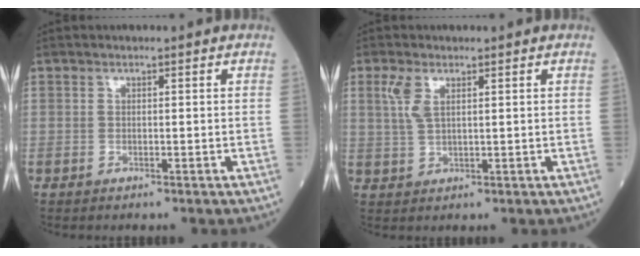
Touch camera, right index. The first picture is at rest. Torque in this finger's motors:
{"motor_torque": [0.53, 0.36, 0.32, 0.08]}